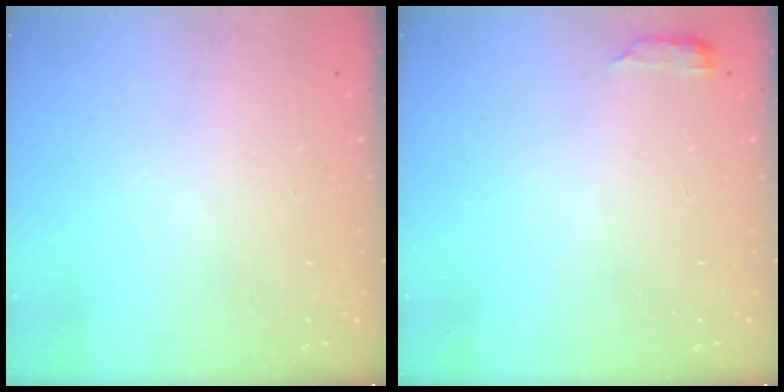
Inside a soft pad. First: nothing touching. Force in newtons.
{"total": 2.6, "press": 2.6, "slide": 0.5}